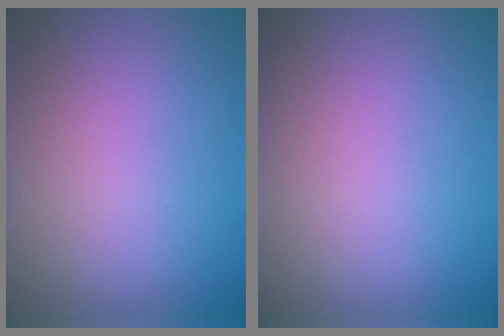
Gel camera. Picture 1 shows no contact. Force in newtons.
{"total": 0.0}